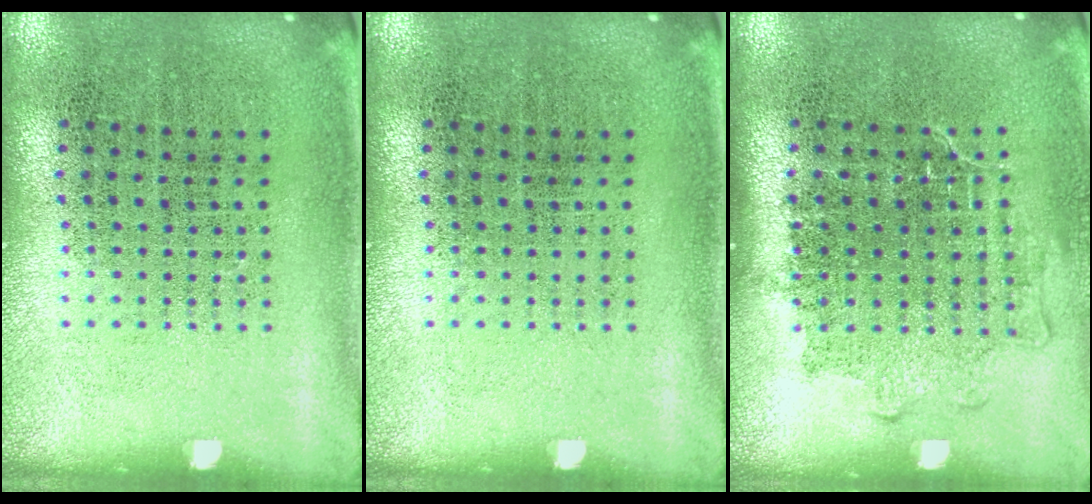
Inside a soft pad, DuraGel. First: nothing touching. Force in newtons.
{"total": 0.0}
{"total": 1.2, "press": 1.1, "slide": 0.6}